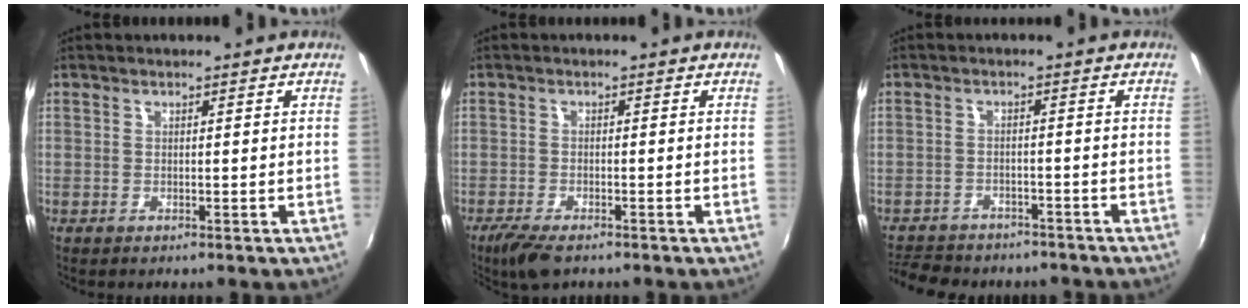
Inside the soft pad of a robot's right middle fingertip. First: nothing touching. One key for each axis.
{"total": 5.7, "fx": -4.3, "fy": 1.7, "fz": 3.5, "tx": -0.086, "ty": -0.018, "tz": -0.078}
{"total": 11.3, "fx": -9.5, "fy": 4.5, "fz": 4.1, "tx": -0.108, "ty": -0.012, "tz": -0.142}